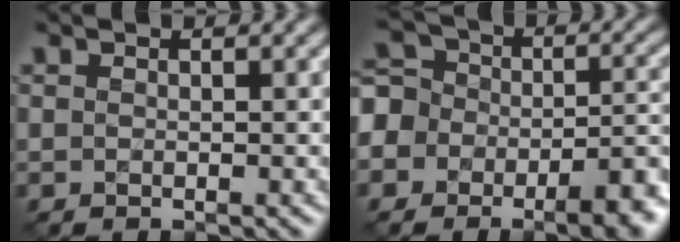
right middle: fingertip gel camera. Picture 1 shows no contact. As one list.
[{"total": 12.7, "force": [-7.4, 9.1, 4.9], "torque": [-0.080, -0.019, -0.135]}]